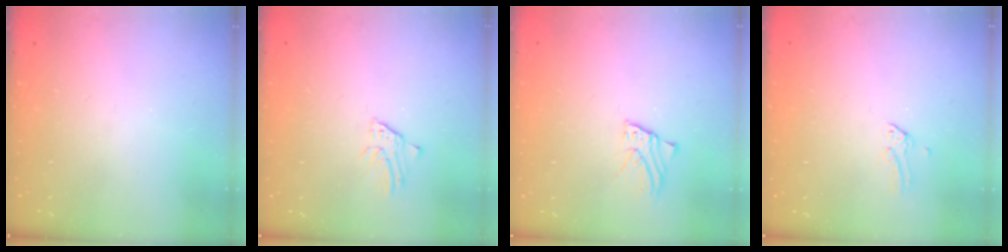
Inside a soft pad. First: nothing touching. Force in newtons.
{"total": 1.5, "press": 1.5, "slide": 0.1}
{"total": 2.7, "press": 2.7, "slide": 0.2}
{"total": 0.0}